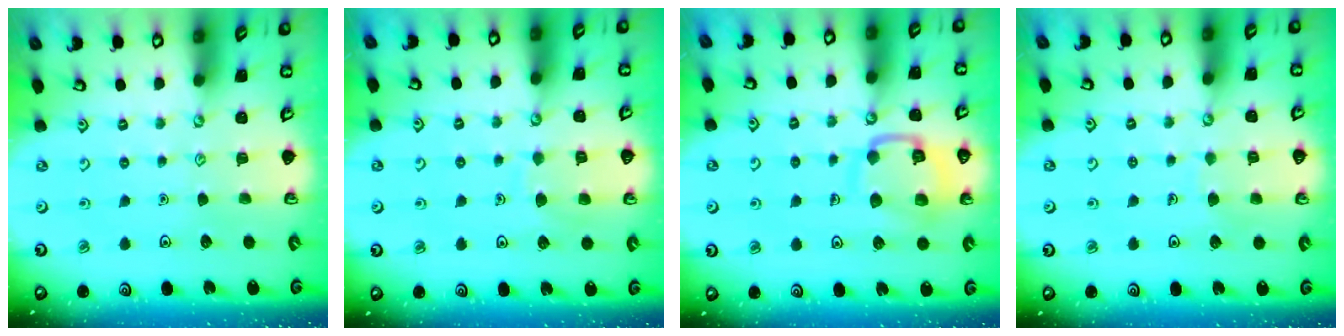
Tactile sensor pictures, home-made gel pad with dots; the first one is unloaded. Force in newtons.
{"total": 6.3, "press": 6.2, "slide": 0.6}
{"total": 13.0, "press": 13.0, "slide": 1.4}
{"total": 3.7, "press": 3.7, "slide": 0.4}